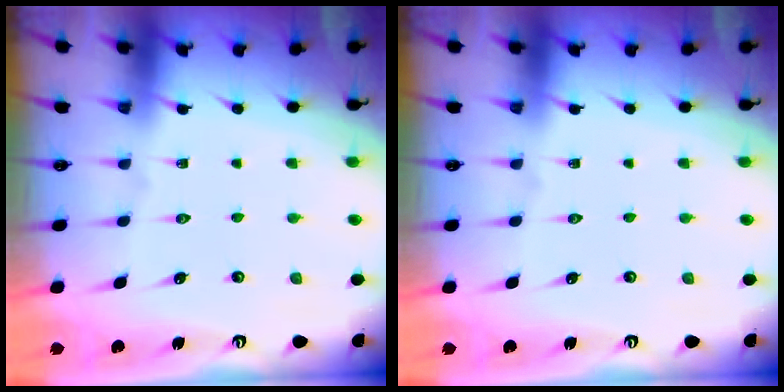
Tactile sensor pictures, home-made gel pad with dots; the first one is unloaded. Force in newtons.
{"total": 0.0}